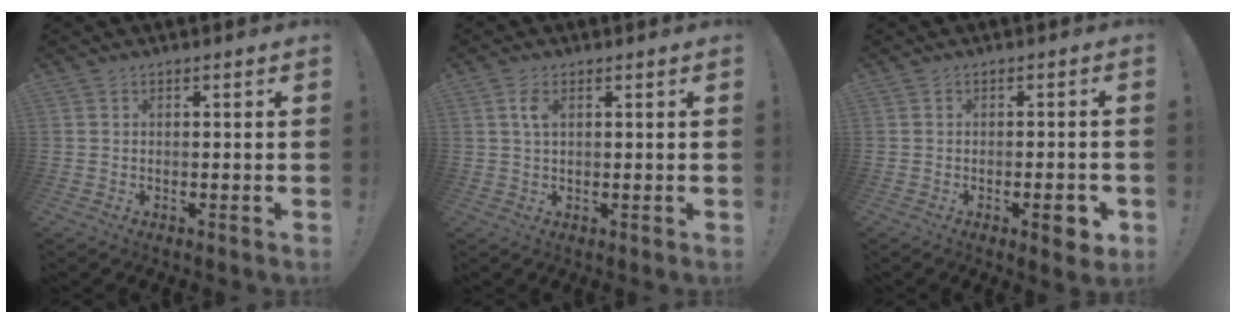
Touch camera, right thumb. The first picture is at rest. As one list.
[{"total": 3.4, "force": [1.1, 1.6, 2.8], "torque": [-0.042, -0.001, 0.016]}, {"total": 5.1, "force": [-2.0, 1.2, 4.5], "torque": [-0.055, 0.000, -0.030]}]